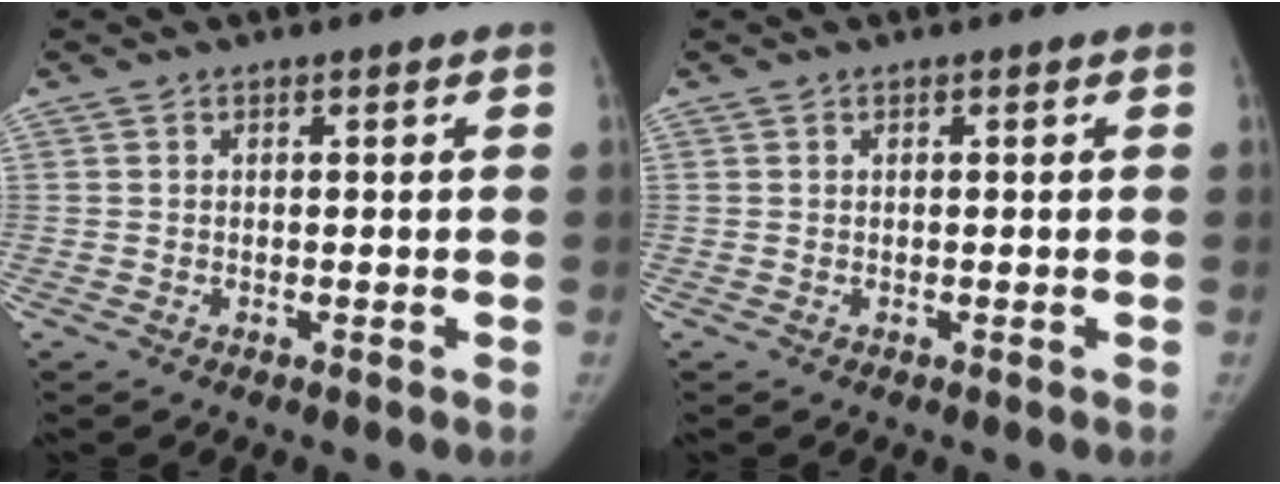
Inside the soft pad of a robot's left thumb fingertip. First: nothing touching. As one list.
[{"total": 0.0}]